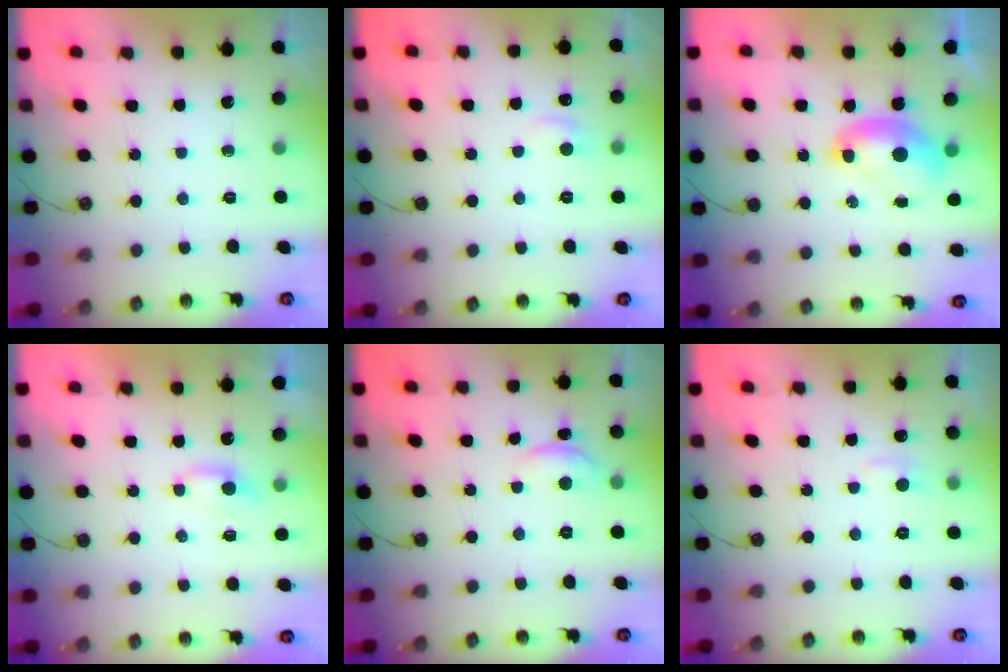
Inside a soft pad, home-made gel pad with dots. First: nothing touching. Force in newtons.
{"total": 0.9, "press": 0.3, "slide": 0.8}
{"total": 1.9, "press": 1.9, "slide": 0.3}
{"total": 1.6, "press": 1.5, "slide": 0.4}
{"total": 0.6, "press": 0.1, "slide": 0.6}
{"total": 1.8, "press": 1.7, "slide": 0.6}